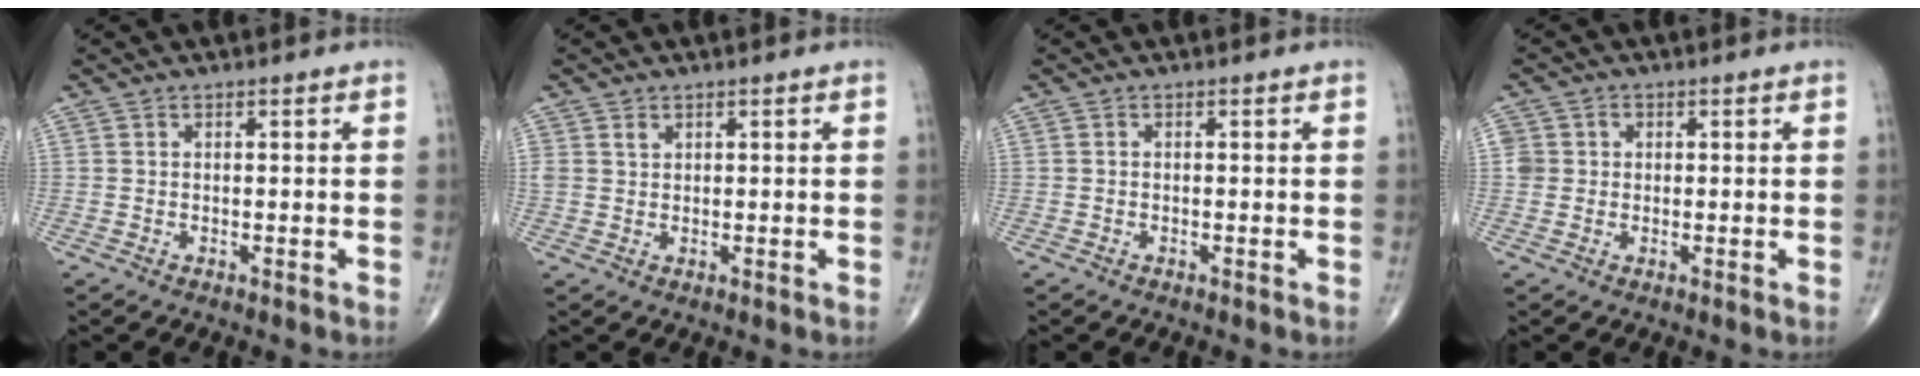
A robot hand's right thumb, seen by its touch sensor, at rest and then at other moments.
{"total": 1.6, "force": [0.9, 1.1, 0.6], "torque": [-0.006, -0.001, 0.018]}
{"total": 0.0}
{"total": 2.8, "force": [0.8, 2.3, 1.4], "torque": [-0.019, 0.005, 0.019]}